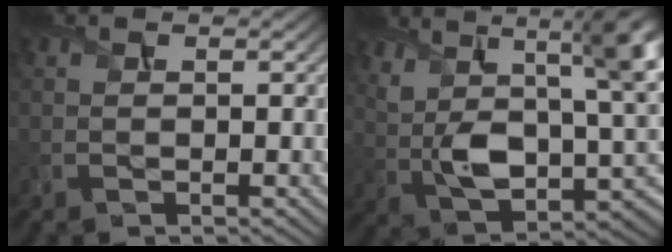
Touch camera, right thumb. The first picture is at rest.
{"total": 13.9, "force": [3.7, 7.2, 11.3], "torque": [-0.213, -0.006, 0.069]}